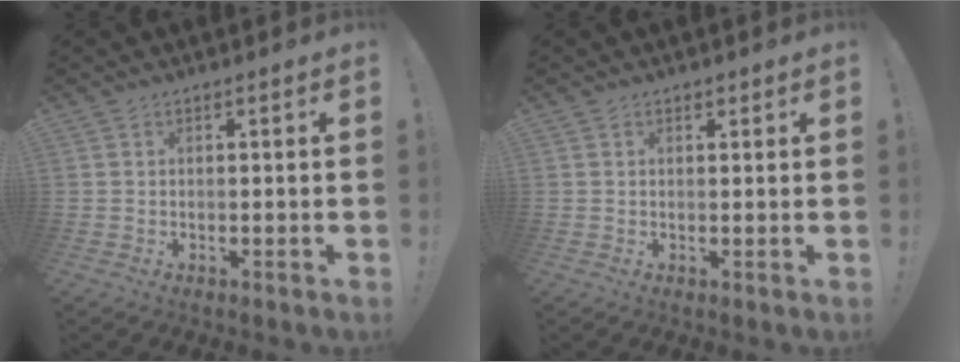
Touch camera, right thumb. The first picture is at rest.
{"total": 0.7, "force": [0.5, 0.5, 0.1], "torque": [-0.002, 0.000, 0.010]}